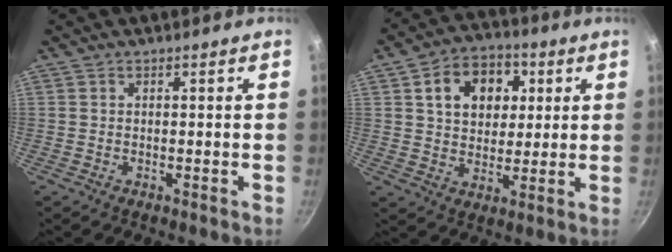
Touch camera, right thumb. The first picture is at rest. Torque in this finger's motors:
{"motor_torque": [-0.59, 0.83, 0.72, 0.49, 0.16]}